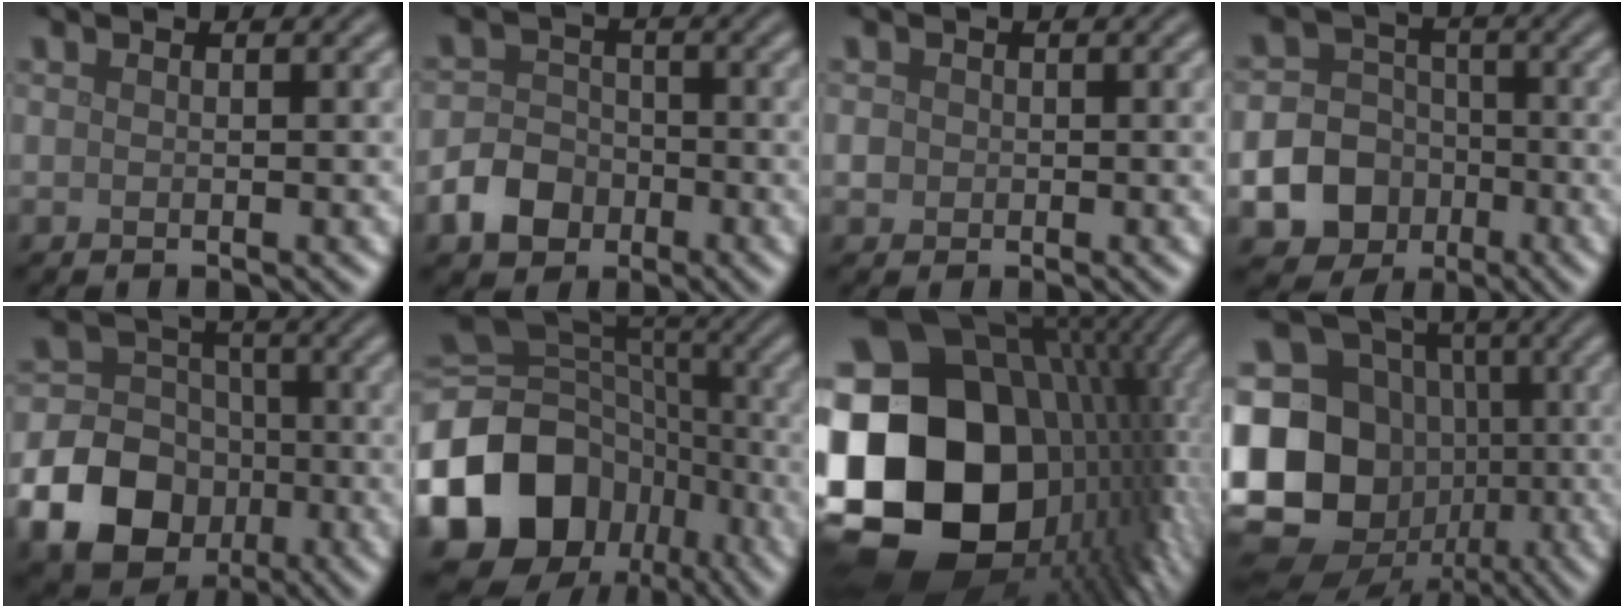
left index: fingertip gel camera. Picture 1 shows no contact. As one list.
[{"total": 3.9, "force": [-2.0, 3.1, 1.5], "torque": [-0.029, 0.001, -0.042]}, {"total": 1.1, "force": [-0.1, 1.0, 0.2], "torque": [0.003, -0.003, -0.002]}, {"total": 16.7, "force": [-6.2, 15.2, 3.0], "torque": [-0.094, -0.055, -0.122]}, {"total": 13.2, "force": [-4.8, 11.3, 4.9], "torque": [-0.100, -0.041, -0.107]}, {"total": 16.5, "force": [-6.6, 13.0, 7.8], "torque": [-0.190, -0.002, -0.125]}, {"total": 22.5, "force": [-1.9, 17.9, 13.4], "torque": [-0.283, -0.014, -0.023]}, {"total": 19.2, "force": [-2.7, 17.0, 8.5], "torque": [-0.217, 0.005, -0.080]}]